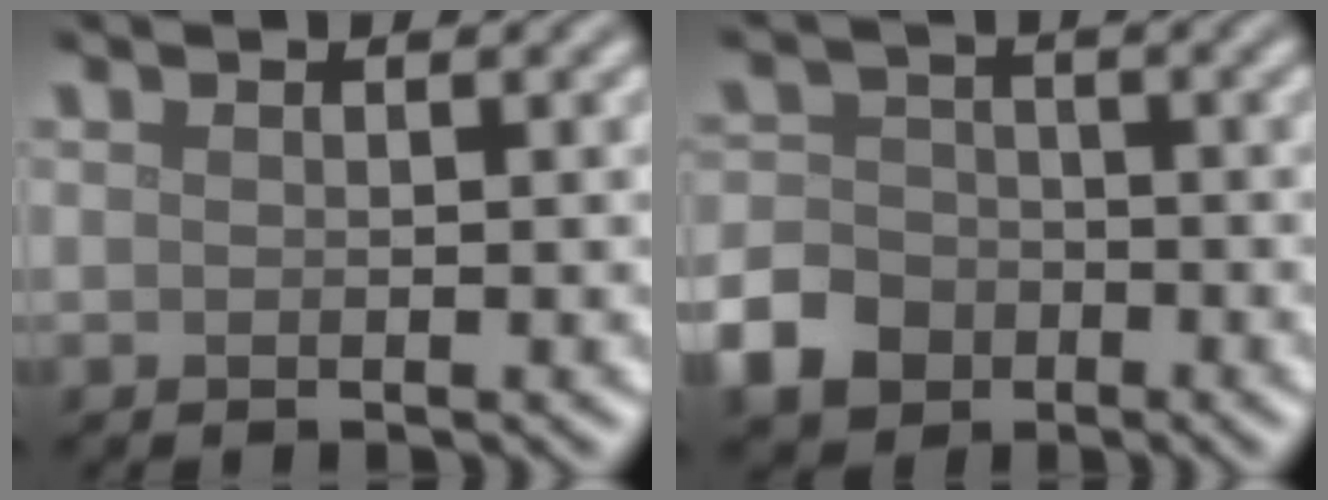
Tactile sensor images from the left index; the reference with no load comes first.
{"total": 5.8, "force": [-3.1, 4.4, 2.1], "torque": [-0.040, -0.010, -0.072]}